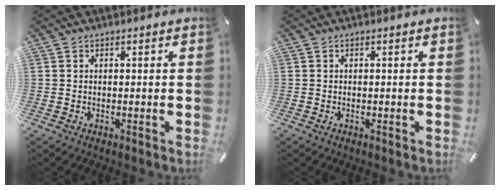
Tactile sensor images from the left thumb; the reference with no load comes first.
{"total": 0.0}